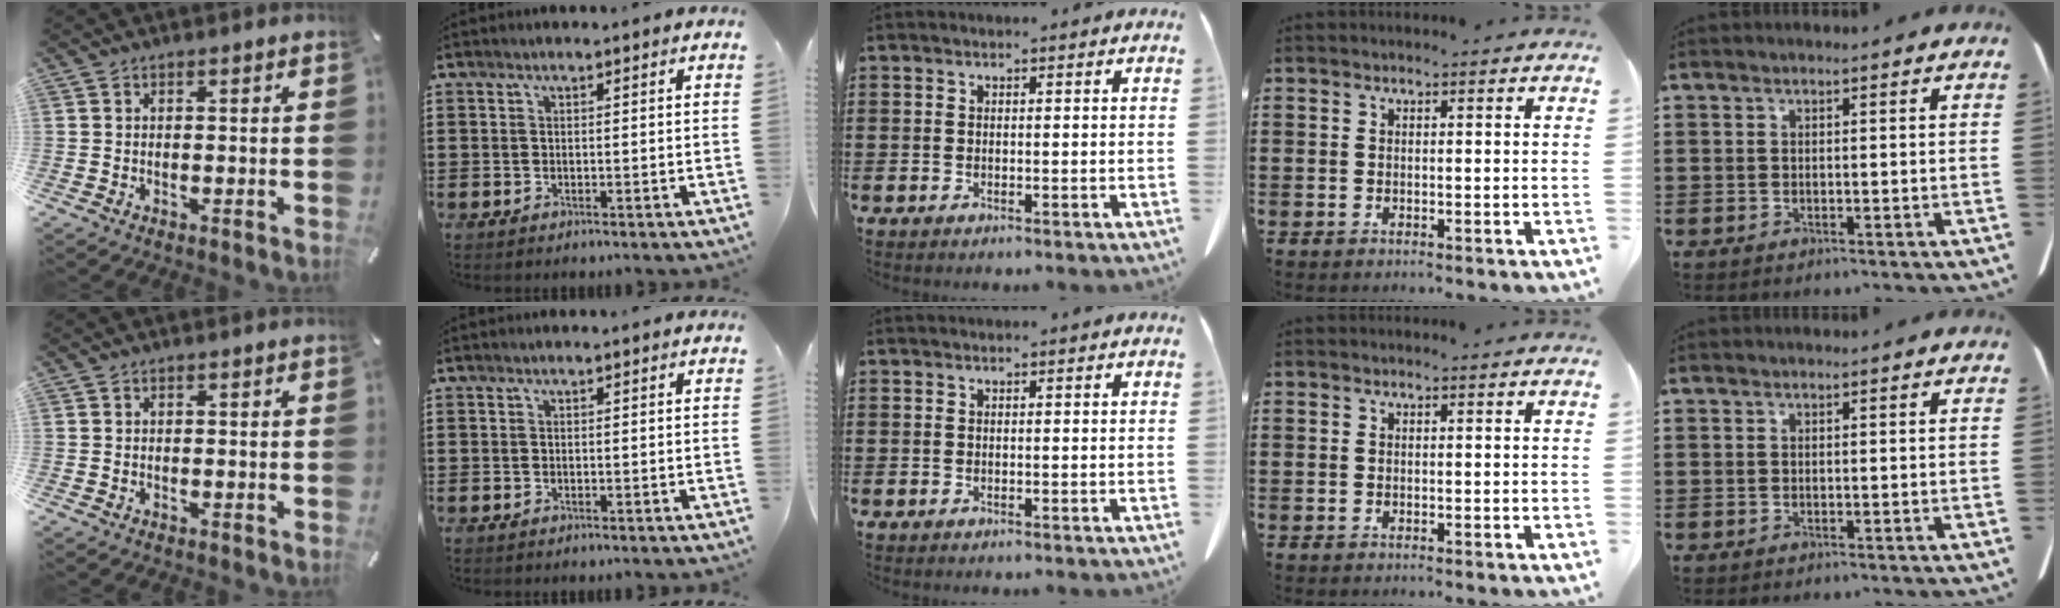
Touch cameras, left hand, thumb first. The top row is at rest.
{}